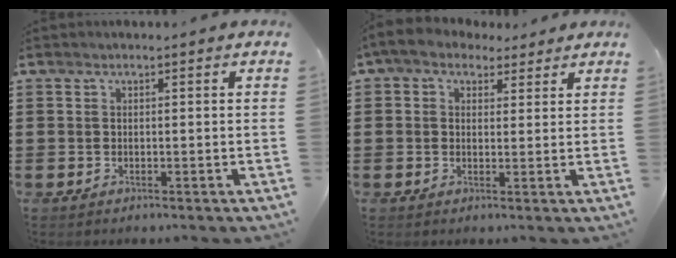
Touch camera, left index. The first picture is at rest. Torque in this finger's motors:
{"motor_torque": [1.19, -0.95, 0.20, -0.03]}